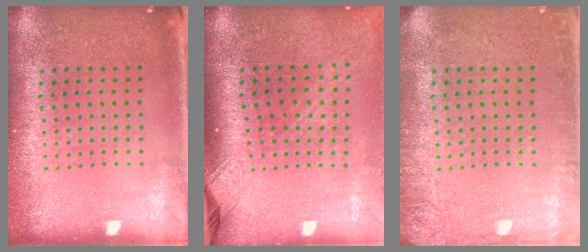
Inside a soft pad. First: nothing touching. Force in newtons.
{"total": 2.2, "press": 1.7, "slide": 1.4}
{"total": 2.4, "press": 2.3, "slide": 0.3}